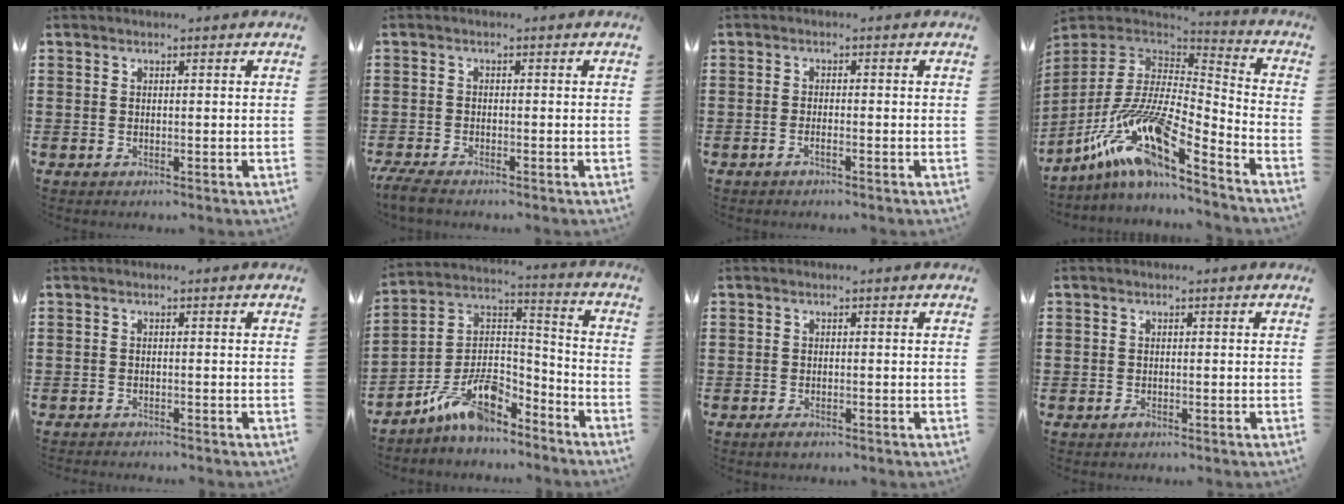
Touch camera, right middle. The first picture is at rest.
{"total": 2.3, "force": [-2.0, 0.2, 1.1], "torque": [-0.033, -0.003, -0.044]}
{"total": 1.1, "force": [-0.8, 0.2, 0.8], "torque": [-0.016, -0.003, -0.014]}
{"total": 13.7, "force": [-8.7, 2.9, 10.2], "torque": [-0.228, -0.009, -0.182]}
{"total": 1.0, "force": [-1.0, 0.0, 0.0], "torque": [-0.002, 0.001, -0.020]}
{"total": 10.6, "force": [-8.1, 4.3, 5.4], "torque": [-0.108, 0.018, -0.156]}
{"total": 0.9, "force": [-0.7, 0.3, 0.5], "torque": [-0.012, -0.004, -0.013]}
{"total": 0.8, "force": [-0.6, 0.5, 0.2], "torque": [-0.004, -0.001, -0.013]}